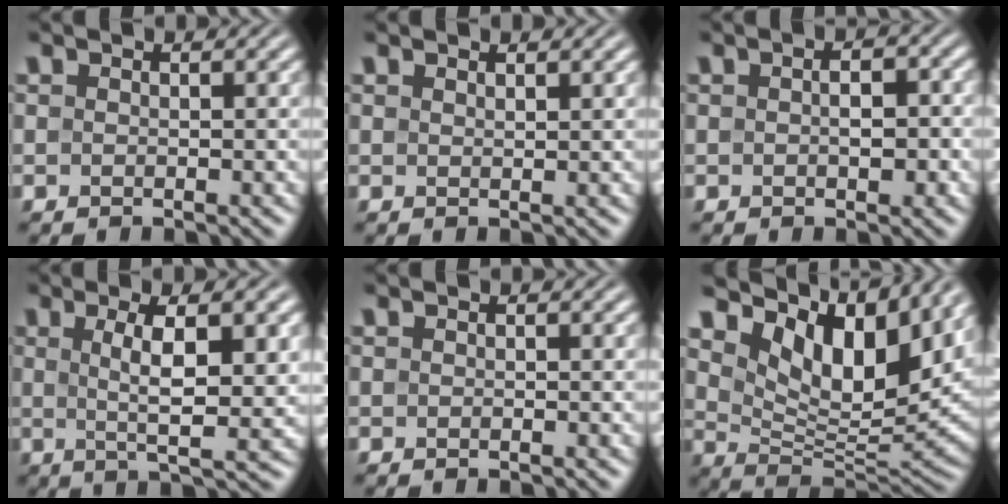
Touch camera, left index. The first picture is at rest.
{"total": 0.6, "force": [0.6, 0.0, 0.1], "torque": [0.002, 0.001, 0.011]}
{"total": 2.6, "force": [-0.1, 1.5, 2.1], "torque": [-0.025, 0.002, 0.000]}
{"total": 6.2, "force": [1.0, 1.6, 5.9], "torque": [-0.092, 0.000, 0.018]}
{"total": 0.0}
{"total": 10.4, "force": [6.1, 4.8, 7.0], "torque": [-0.118, -0.002, 0.113]}